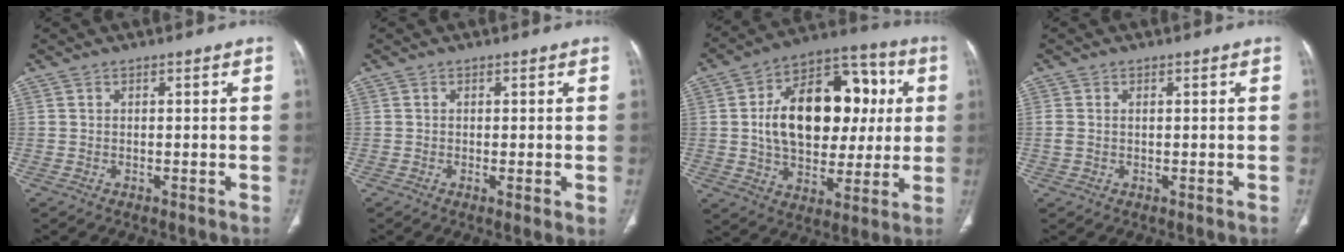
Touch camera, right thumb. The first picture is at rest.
{"total": 2.3, "force": [-0.2, 0.4, 2.2], "torque": [-0.043, -0.010, -0.004]}
{"total": 23.8, "force": [3.2, 15.3, 18.0], "torque": [-0.251, 0.021, 0.054]}
{"total": 2.0, "force": [0.1, 1.3, 1.5], "torque": [-0.051, 0.010, 0.006]}